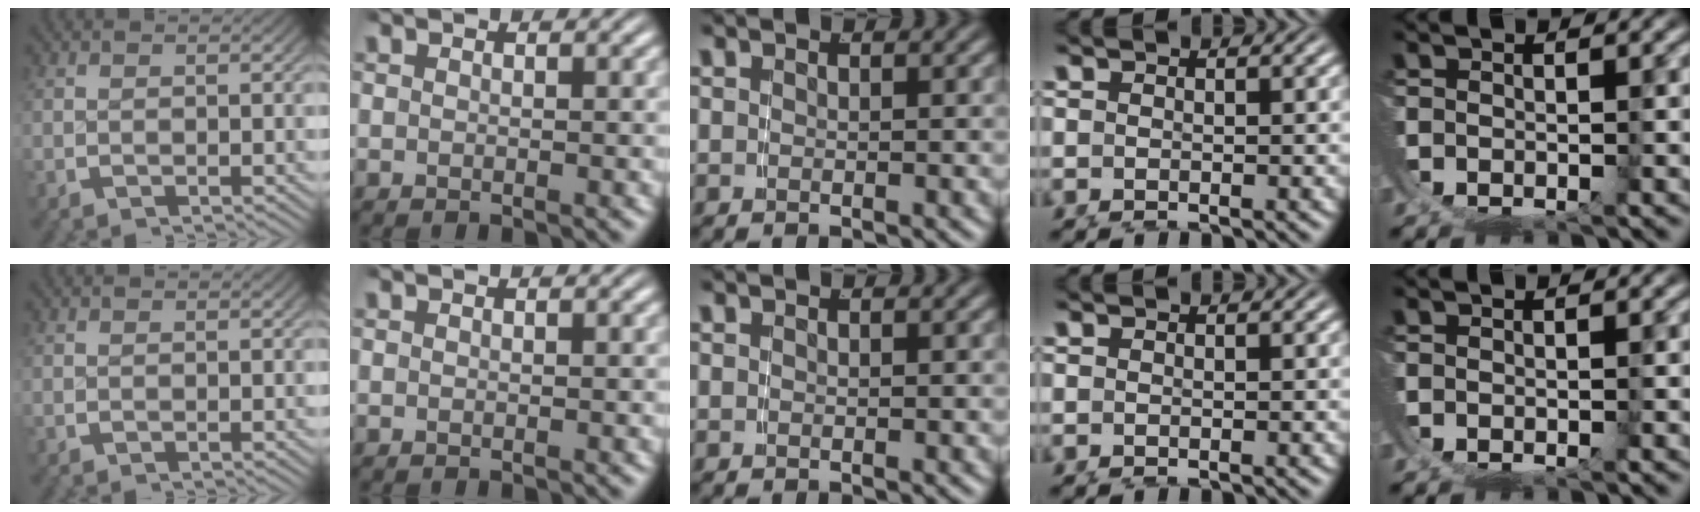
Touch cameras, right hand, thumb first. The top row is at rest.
{}